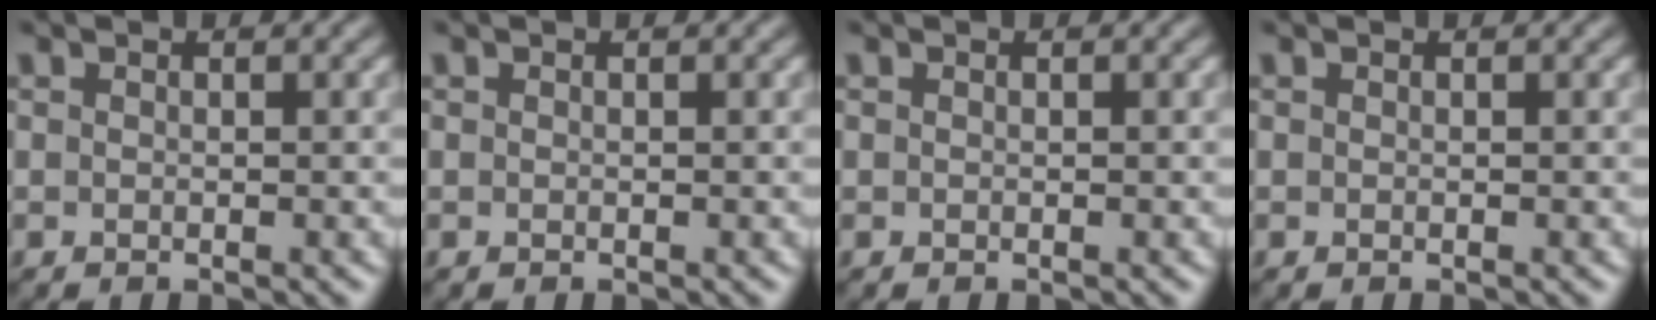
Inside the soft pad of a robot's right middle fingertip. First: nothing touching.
{"total": 0.0}
{"total": 0.0}
{"total": 0.0}